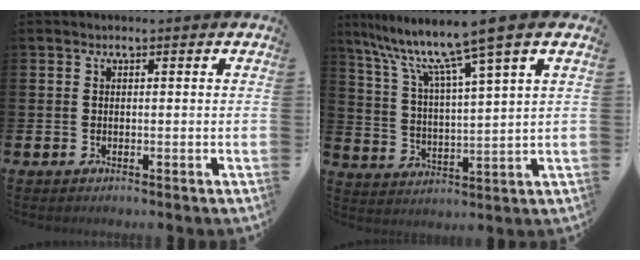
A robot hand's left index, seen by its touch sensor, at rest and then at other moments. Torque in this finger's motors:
{"motor_torque": [1.59, -0.55, 1.05, 0.21]}